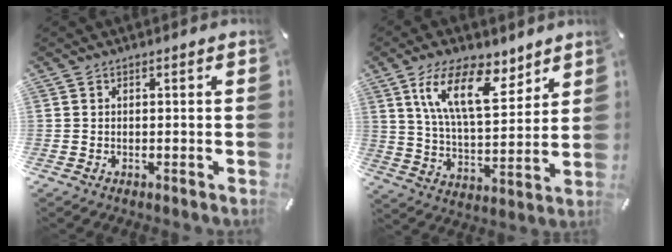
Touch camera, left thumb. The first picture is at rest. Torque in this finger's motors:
{"motor_torque": [0.58, 0.45, 1.75, -1.03, 0.48]}